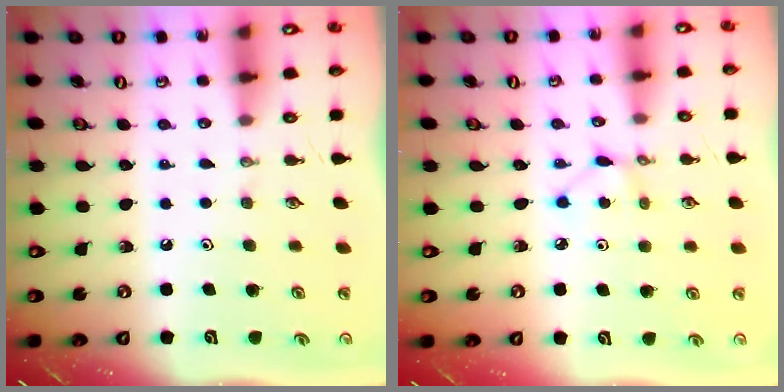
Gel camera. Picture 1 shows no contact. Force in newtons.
{"total": 2.4, "press": 2.4, "slide": 0.2}